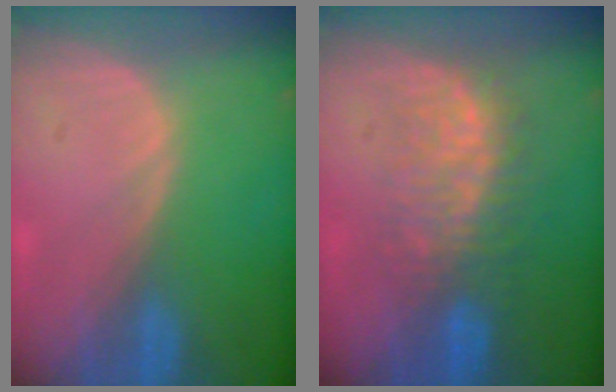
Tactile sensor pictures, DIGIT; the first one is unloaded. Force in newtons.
{"total": 7.8, "press": 7.6, "slide": 1.3}